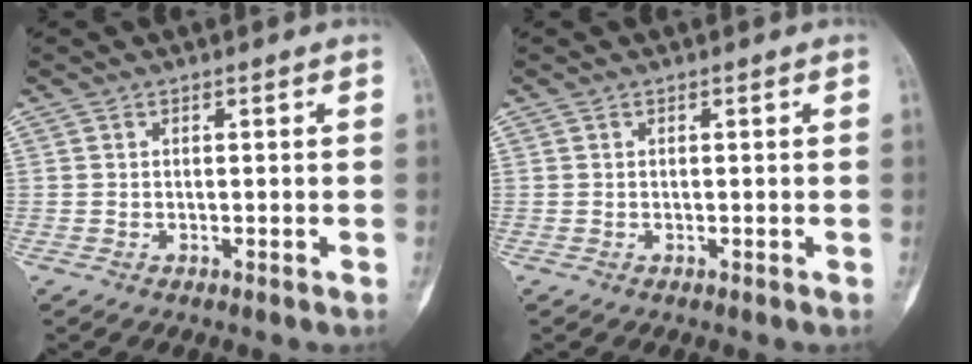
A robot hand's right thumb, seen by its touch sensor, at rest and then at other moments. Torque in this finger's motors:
{"motor_torque": [-0.02, -0.01, -0.08, -0.15, 0.00]}